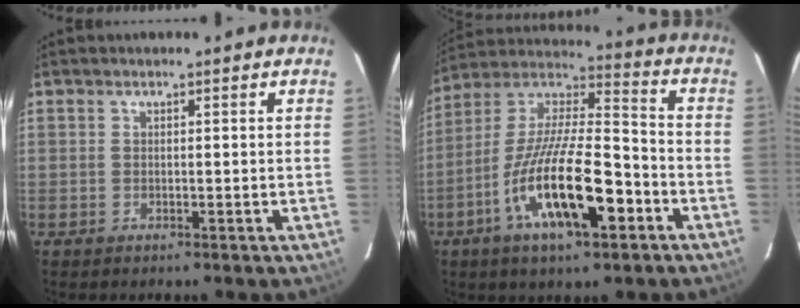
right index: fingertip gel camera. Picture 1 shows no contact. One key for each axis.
{"total": 19.8, "fx": -8.2, "fy": 5.8, "fz": 17.1, "tx": -0.318, "ty": -0.015, "tz": -0.150}